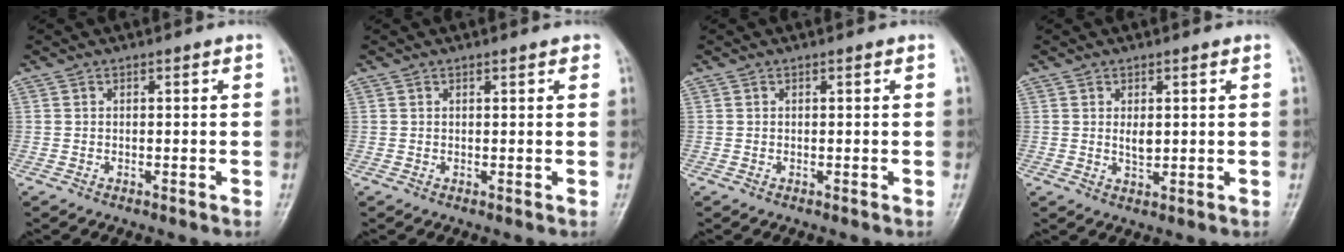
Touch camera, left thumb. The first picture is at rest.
{"total": 1.2, "force": [0.8, 0.4, 0.7], "torque": [-0.008, -0.001, 0.008]}
{"total": 0.0}
{"total": 2.5, "force": [0.6, 1.3, 2.1], "torque": [-0.030, -0.007, 0.013]}